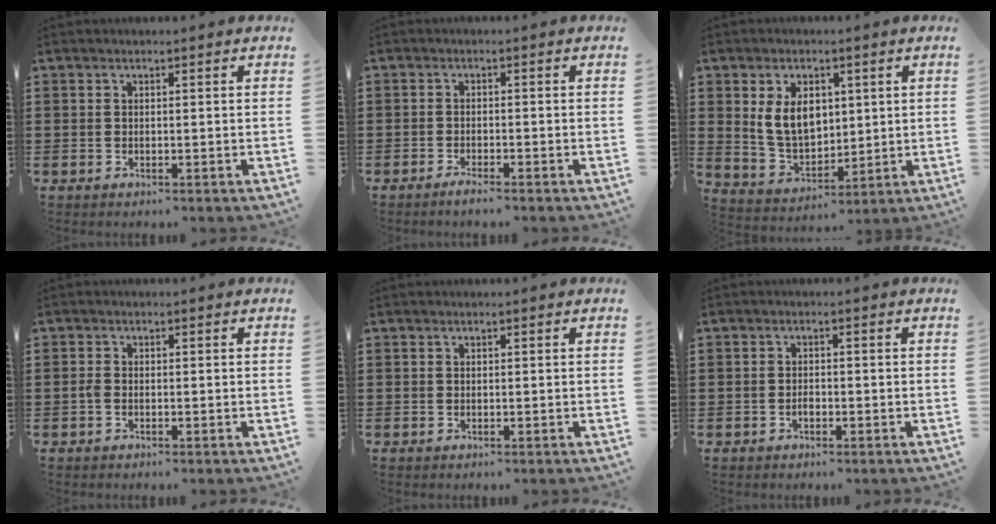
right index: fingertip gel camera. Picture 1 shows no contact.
{"total": 1.5, "force": [-1.3, -0.4, 0.6], "torque": [-0.009, -0.003, -0.024]}
{"total": 7.5, "force": [1.9, 4.9, 5.3], "torque": [-0.122, 0.008, 0.031]}
{"total": 1.1, "force": [-0.4, 0.5, 0.8], "torque": [-0.023, -0.003, -0.010]}
{"total": 0.0}
{"total": 1.1, "force": [-0.6, 0.5, 0.8], "torque": [-0.015, -0.003, -0.009]}